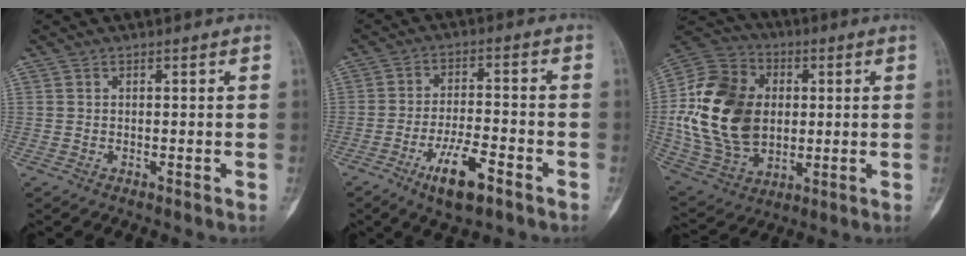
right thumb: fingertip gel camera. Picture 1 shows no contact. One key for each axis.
{"total": 9.2, "fx": -5.1, "fy": 2.9, "fz": 7.1, "tx": -0.128, "ty": 0.023, "tz": -0.086}
{"total": 22.4, "fx": 1.4, "fy": 16.5, "fz": 15.1, "tx": -0.274, "ty": 0.002, "tz": 0.036}